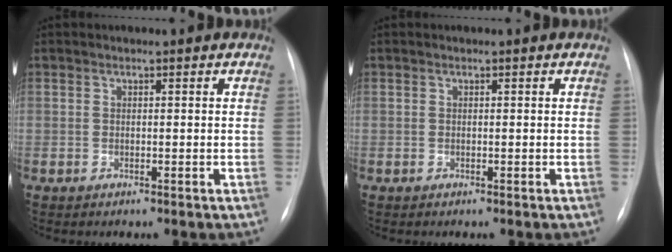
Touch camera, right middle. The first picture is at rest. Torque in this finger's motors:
{"motor_torque": [0.00, 0.00, 0.00, 0.00]}